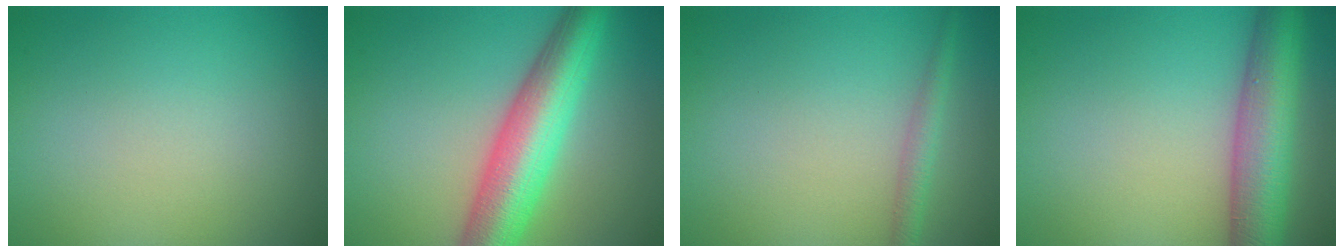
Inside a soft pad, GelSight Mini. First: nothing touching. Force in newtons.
{"total": 7.9, "press": 7.9, "slide": 0.3}
{"total": 1.7, "press": 1.7, "slide": 0.1}
{"total": 7.4, "press": 7.4, "slide": 0.3}